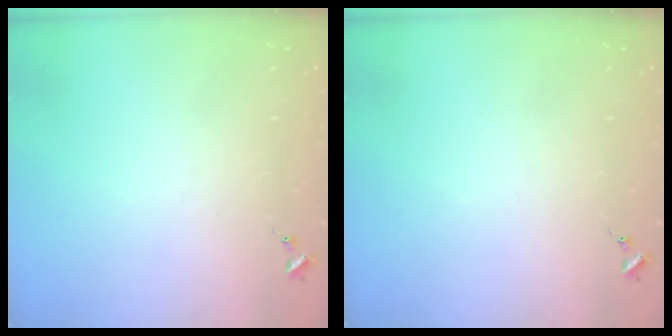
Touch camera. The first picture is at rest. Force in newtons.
{"total": 0.0}